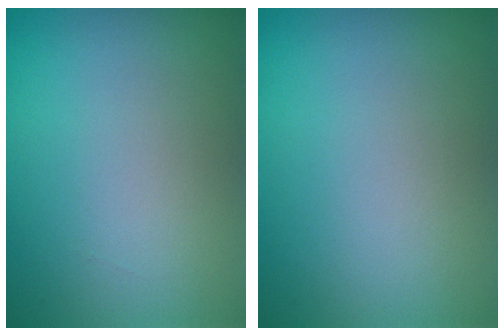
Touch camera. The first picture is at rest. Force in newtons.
{"total": 0.0}